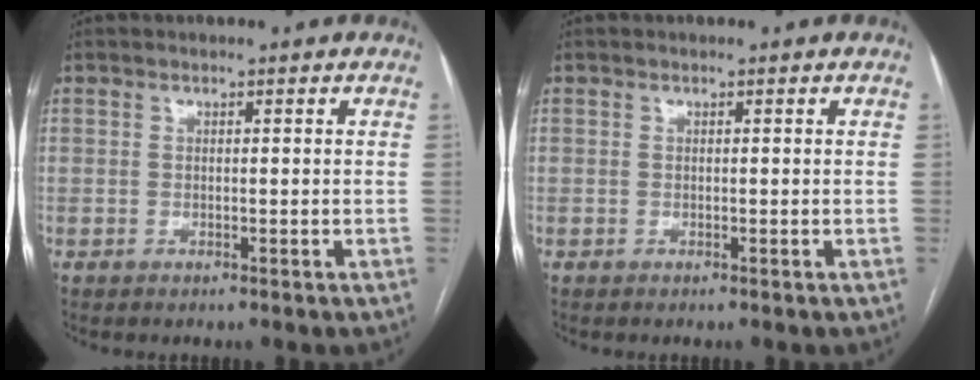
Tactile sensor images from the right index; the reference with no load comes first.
{"total": 0.0}